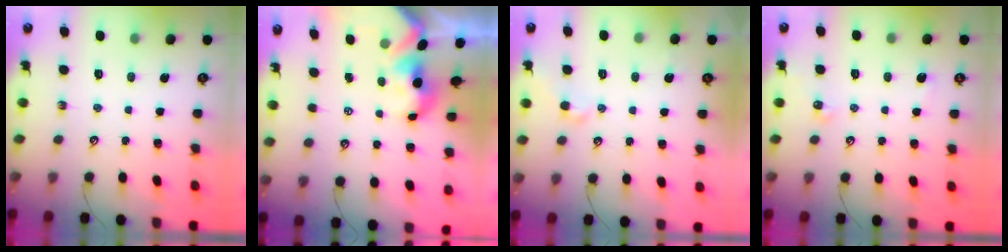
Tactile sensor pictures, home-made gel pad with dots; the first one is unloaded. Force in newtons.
{"total": 1.5, "press": 1.3, "slide": 0.7}
{"total": 1.6, "press": 1.4, "slide": 0.6}
{"total": 4.8, "press": 4.7, "slide": 0.7}